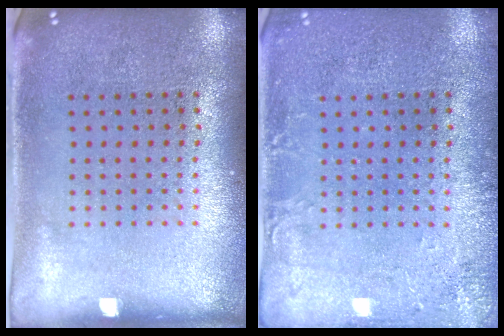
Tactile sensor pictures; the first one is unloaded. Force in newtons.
{"total": 2.1, "press": 2.1, "slide": 0.1}